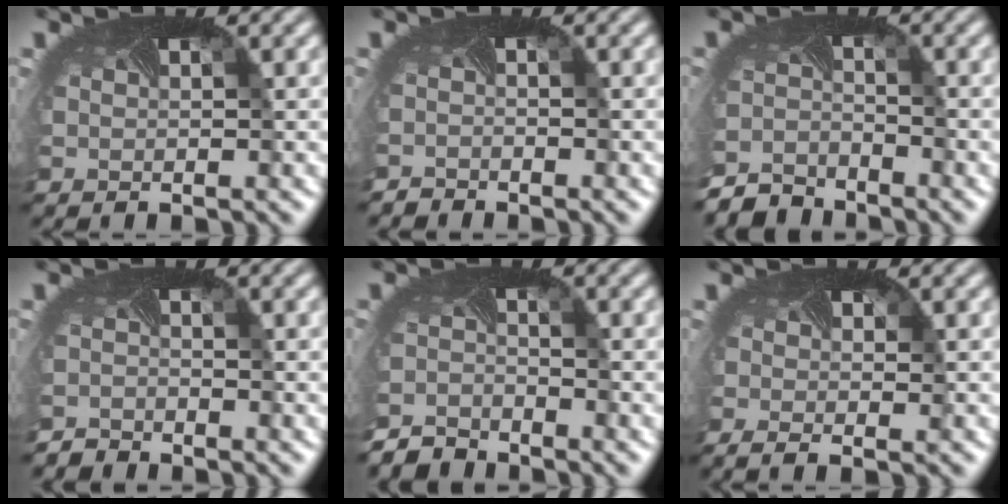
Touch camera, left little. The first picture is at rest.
{"total": 1.7, "force": [-1.5, 0.3, -0.7], "torque": [-0.003, -0.013, -0.032]}
{"total": 4.5, "force": [-4.4, 0.7, -0.7], "torque": [-0.008, -0.022, -0.084]}
{"total": 2.3, "force": [-2.1, 0.2, -0.9], "torque": [-0.001, -0.014, -0.044]}
{"total": 3.8, "force": [-3.7, 0.5, -0.7], "torque": [-0.008, -0.021, -0.072]}
{"total": 2.5, "force": [-0.9, 1.1, 2.0], "torque": [-0.040, -0.012, -0.016]}